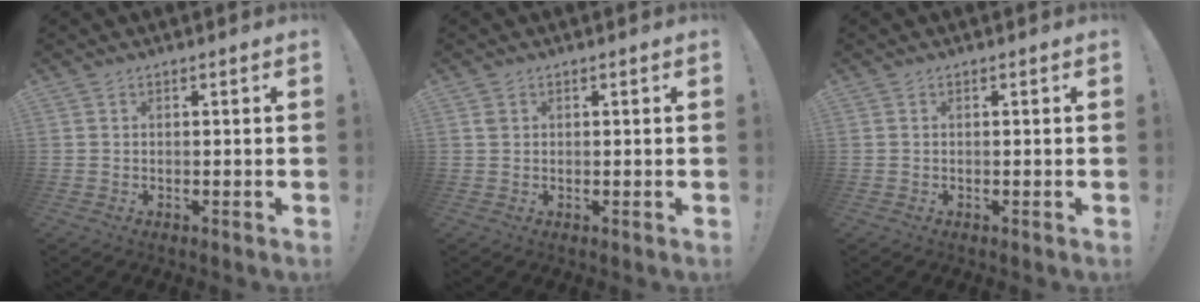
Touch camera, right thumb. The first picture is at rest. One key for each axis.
{"total": 1.3, "fx": 0.7, "fy": 1.0, "fz": 0.4, "tx": -0.008, "ty": 0.001, "tz": 0.013}
{"total": 0.0}